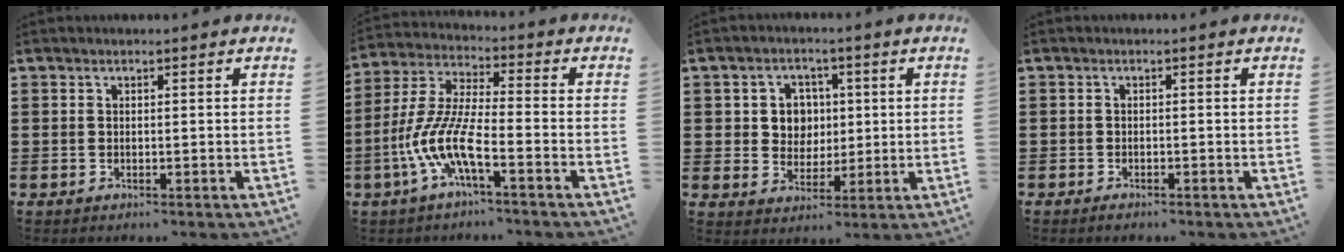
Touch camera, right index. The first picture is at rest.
{"total": 9.4, "force": [-4.6, 1.8, 8.0], "torque": [-0.202, -0.019, -0.097]}
{"total": 5.3, "force": [0.9, 4.8, 1.9], "torque": [-0.051, 0.014, 0.012]}
{"total": 0.6, "force": [-0.6, 0.2, 0.2], "torque": [-0.004, -0.002, -0.011]}